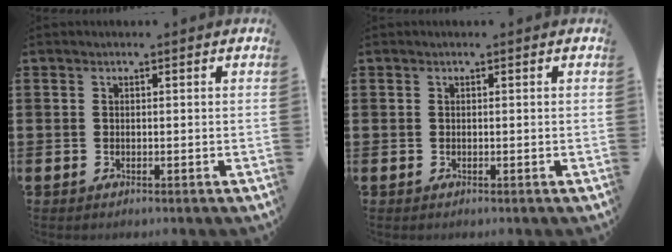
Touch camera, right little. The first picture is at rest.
{"total": 0.0}